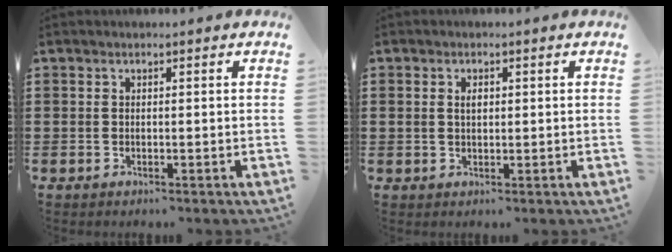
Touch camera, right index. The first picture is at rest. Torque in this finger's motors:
{"motor_torque": [-0.42, 0.38, 0.05, 0.00]}